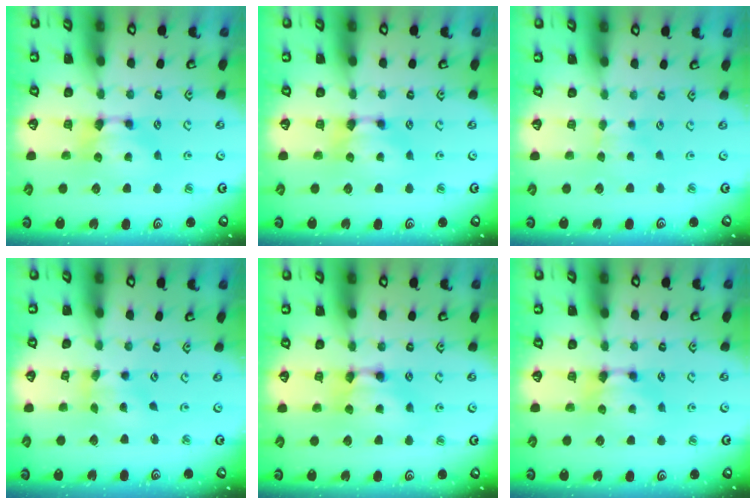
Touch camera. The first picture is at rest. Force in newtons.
{"total": 0.0}
{"total": 1.9, "press": 1.8, "slide": 0.4}
{"total": 1.7, "press": 1.0, "slide": 1.3}
{"total": 1.9, "press": 1.9, "slide": 0.1}
{"total": 0.0}